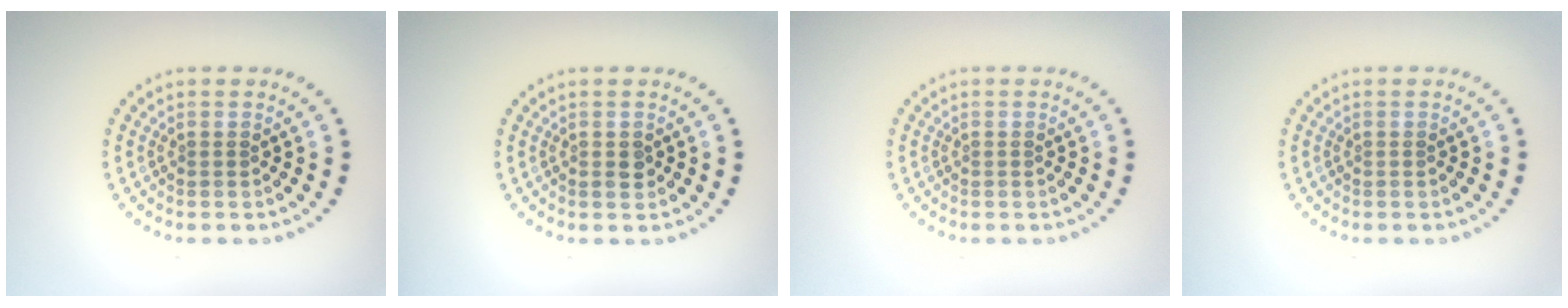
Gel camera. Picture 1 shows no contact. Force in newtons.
{"total": 1.2, "press": 1.2, "slide": 0.3}
{"total": 0.0}
{"total": 0.0}